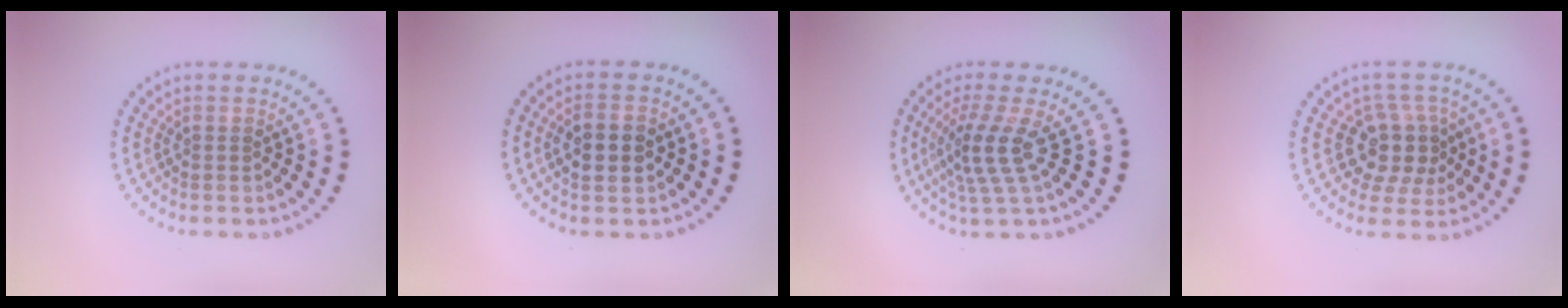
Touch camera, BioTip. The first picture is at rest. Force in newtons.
{"total": 2.9, "press": 2.9, "slide": 0.2}
{"total": 3.5, "press": 2.5, "slide": 2.4}
{"total": 4.1, "press": 3.4, "slide": 2.2}